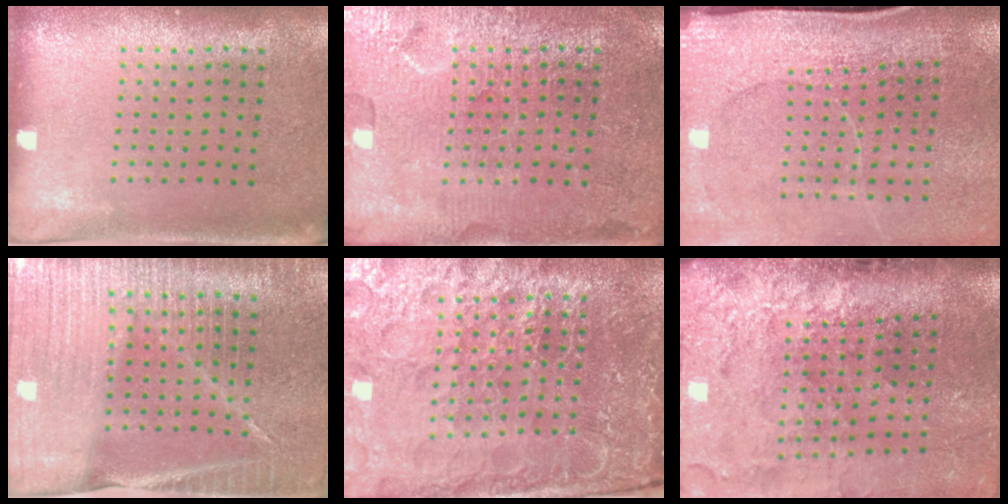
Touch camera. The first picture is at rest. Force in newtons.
{"total": 3.7, "press": 3.7, "slide": 0.5}
{"total": 3.3, "press": 2.9, "slide": 1.5}
{"total": 4.7, "press": 4.4, "slide": 1.8}
{"total": 6.0, "press": 5.3, "slide": 2.7}
{"total": 4.7, "press": 3.6, "slide": 3.1}